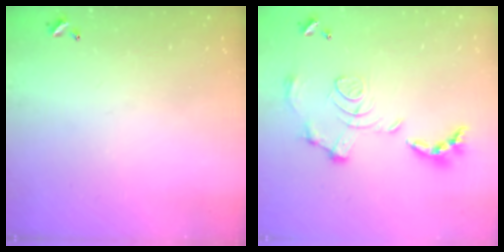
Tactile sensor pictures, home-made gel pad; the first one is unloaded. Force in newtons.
{"total": 1.5, "press": 0.8, "slide": 1.3}